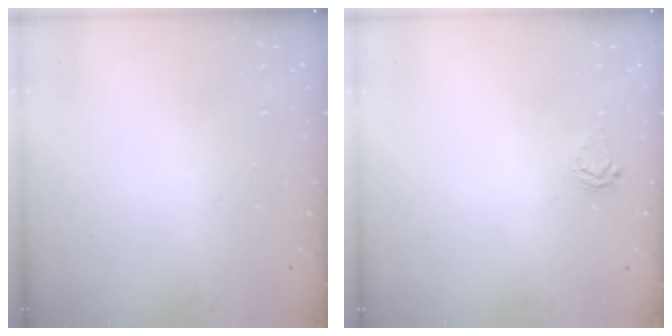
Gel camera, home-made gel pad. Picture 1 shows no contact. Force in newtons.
{"total": 3.7, "press": 3.7, "slide": 0.5}